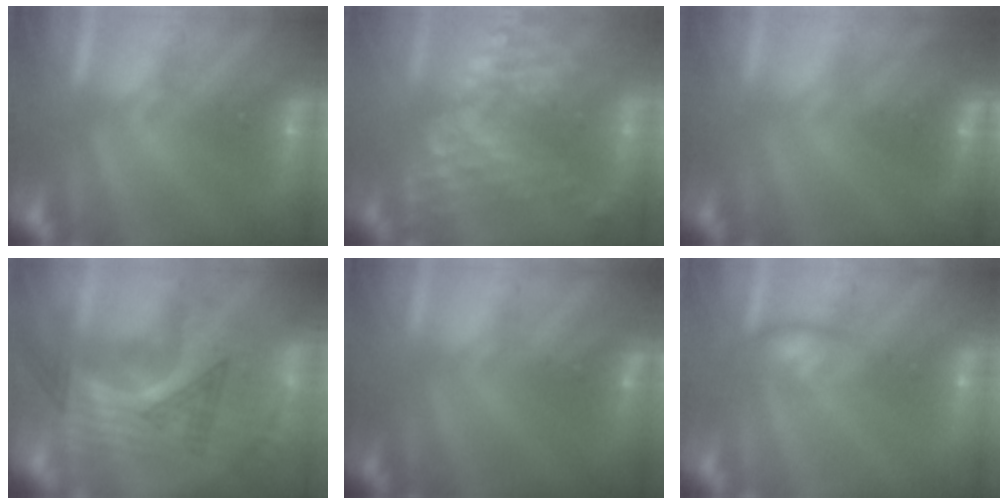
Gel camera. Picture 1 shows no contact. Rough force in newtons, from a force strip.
{"total": 7.7}
{"total": 2.8}
{"total": 2.8}
{"total": 4.5}
{"total": 2.3}